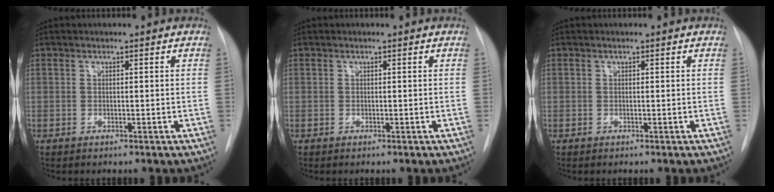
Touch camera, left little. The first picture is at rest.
{"total": 0.0}
{"total": 0.0}